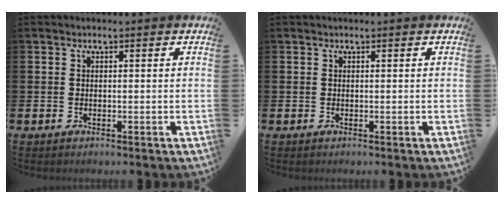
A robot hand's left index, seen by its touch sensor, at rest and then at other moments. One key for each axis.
{"total": 0.0}